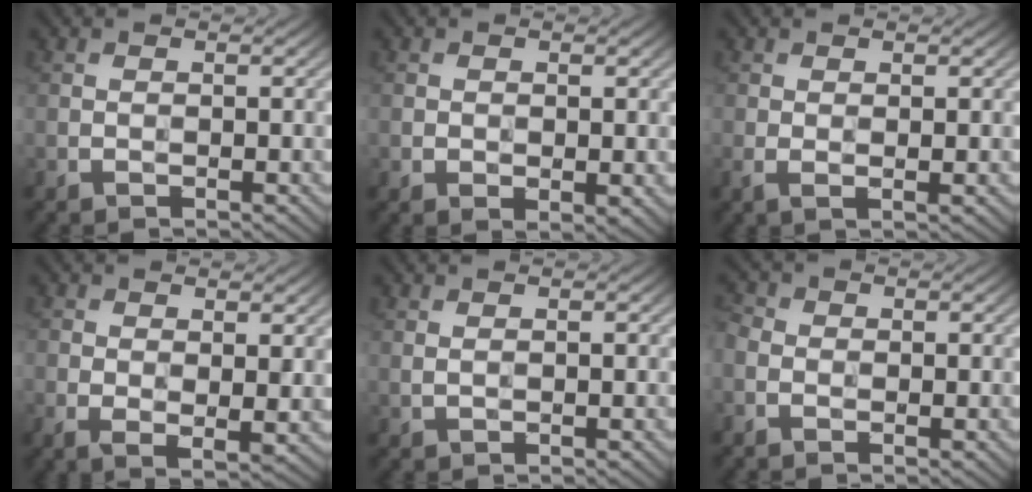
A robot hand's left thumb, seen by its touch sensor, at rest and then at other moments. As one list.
[{"total": 1.9, "force": [-0.2, 1.1, 1.5], "torque": [-0.025, -0.009, 0.002]}, {"total": 1.8, "force": [0.1, 0.5, 1.7], "torque": [-0.041, -0.004, 0.002]}, {"total": 4.2, "force": [1.0, 1.9, 3.6], "torque": [-0.071, -0.013, 0.019]}, {"total": 0.6, "force": [0.5, 0.1, 0.4], "torque": [-0.013, 0.002, 0.010]}, {"total": 2.1, "force": [-0.6, 1.7, 1.1], "torque": [-0.029, 0.001, -0.021]}]